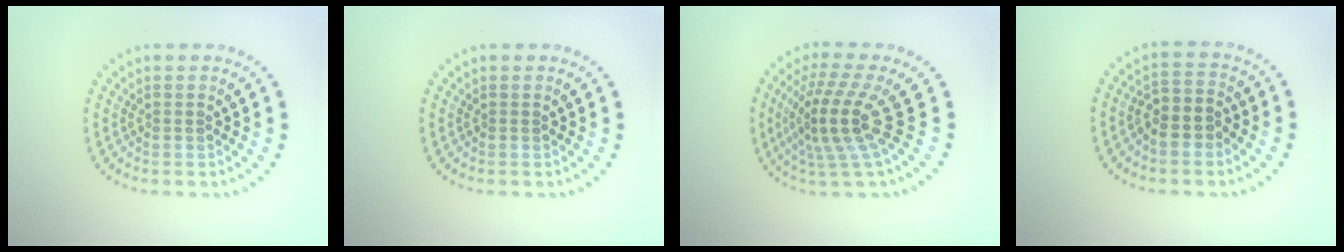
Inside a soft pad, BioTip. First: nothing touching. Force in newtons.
{"total": 0.0}
{"total": 4.7, "press": 3.5, "slide": 3.2}
{"total": 3.0, "press": 2.7, "slide": 1.2}